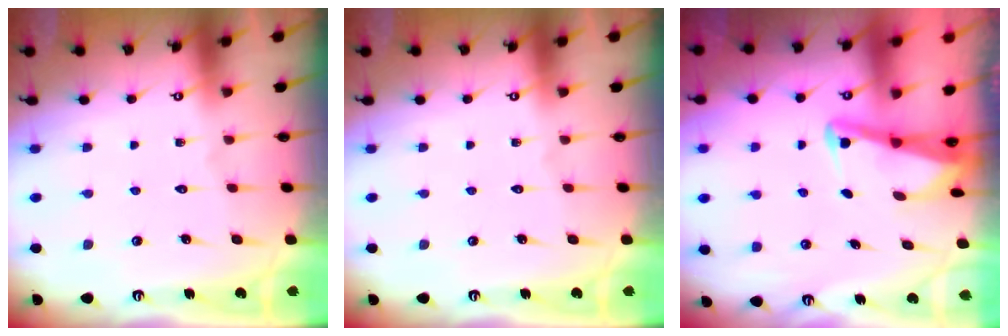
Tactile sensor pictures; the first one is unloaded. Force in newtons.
{"total": 0.0}
{"total": 3.0, "press": 3.0, "slide": 0.3}